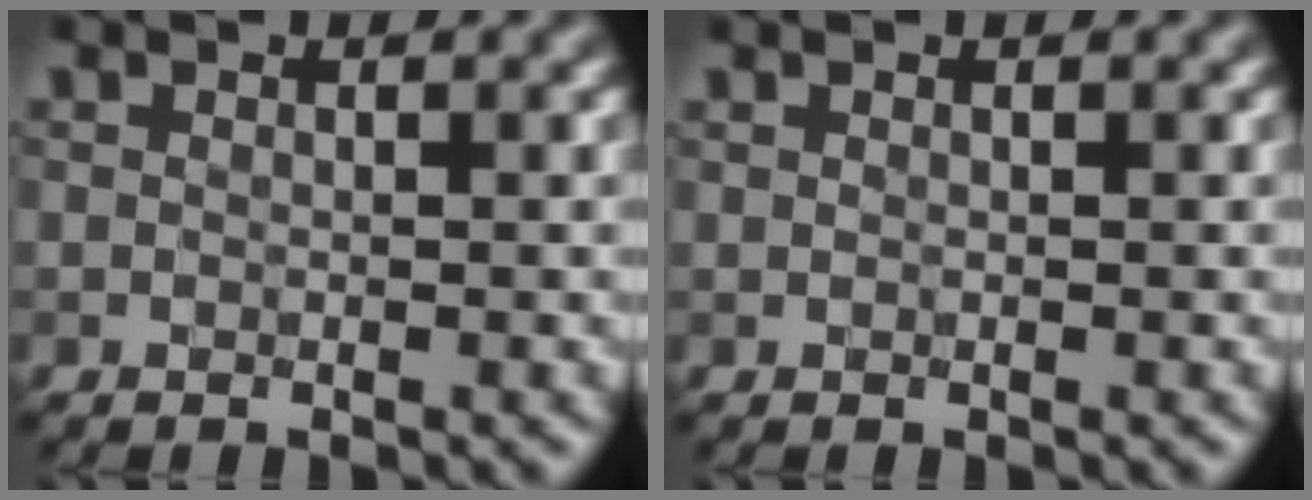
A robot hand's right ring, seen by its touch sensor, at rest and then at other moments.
{"total": 0.0}